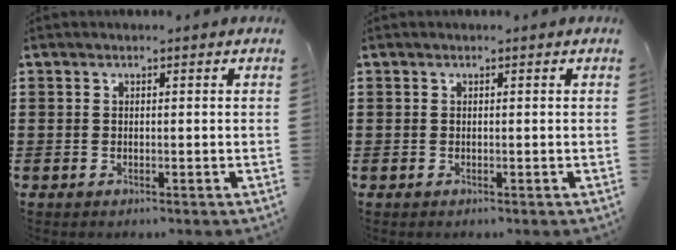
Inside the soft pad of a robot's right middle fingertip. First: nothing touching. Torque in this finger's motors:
{"motor_torque": [-0.06, -0.39, 0.02, 0.02]}